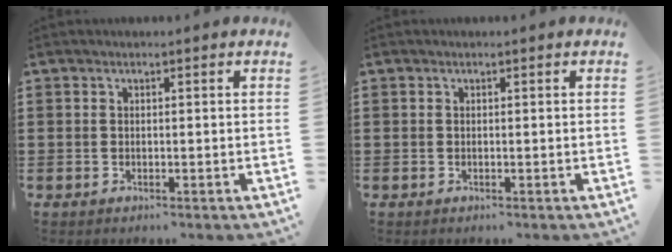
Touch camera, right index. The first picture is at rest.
{"total": 0.0}